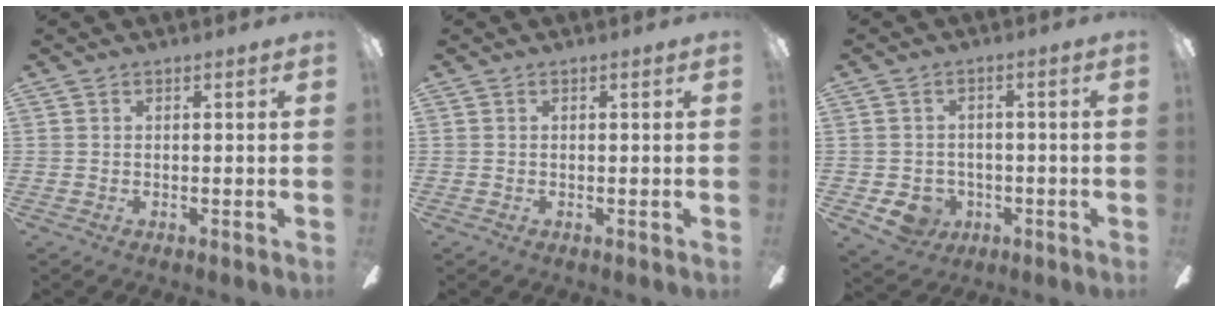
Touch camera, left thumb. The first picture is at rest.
{"total": 0.0}
{"total": 5.9, "force": [-1.9, 5.2, 2.1], "torque": [-0.059, 0.010, -0.035]}